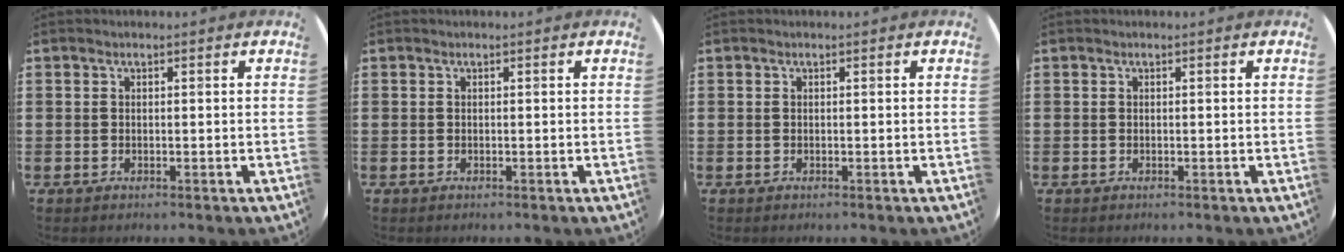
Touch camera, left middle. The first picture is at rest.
{"total": 0.0}
{"total": 0.0}
{"total": 0.0}